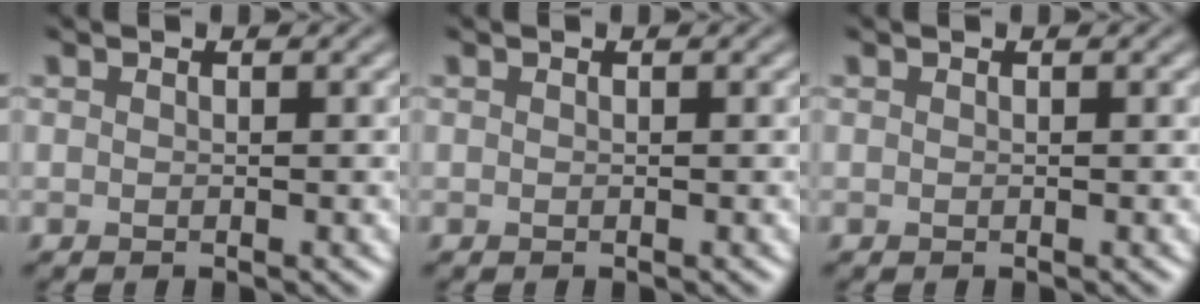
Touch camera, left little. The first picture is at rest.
{"total": 0.0}
{"total": 0.0}